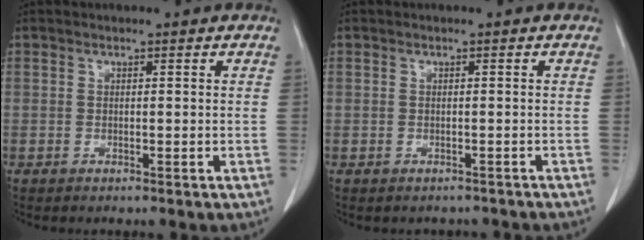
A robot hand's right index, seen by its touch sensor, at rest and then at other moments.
{"total": 2.6, "force": [-2.1, 1.5, 0.1], "torque": [-0.002, 0.005, -0.030]}